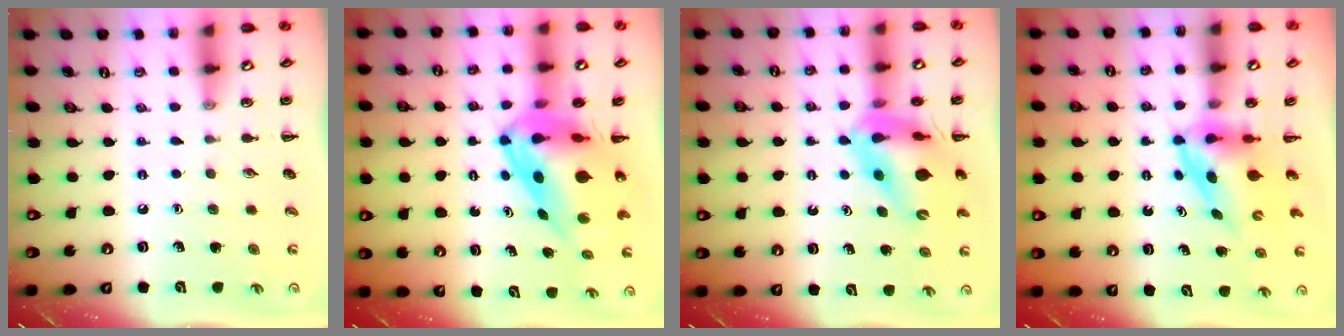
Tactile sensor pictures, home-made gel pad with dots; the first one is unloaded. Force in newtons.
{"total": 9.3, "press": 8.9, "slide": 2.7}
{"total": 13.3, "press": 12.6, "slide": 4.0}
{"total": 3.8, "press": 3.7, "slide": 0.6}